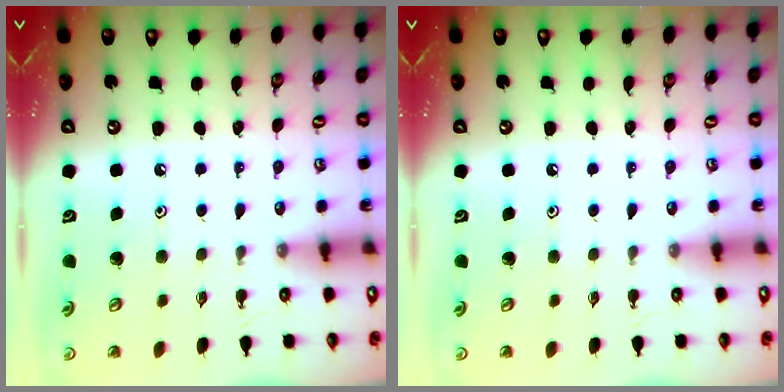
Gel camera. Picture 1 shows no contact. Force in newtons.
{"total": 0.0}